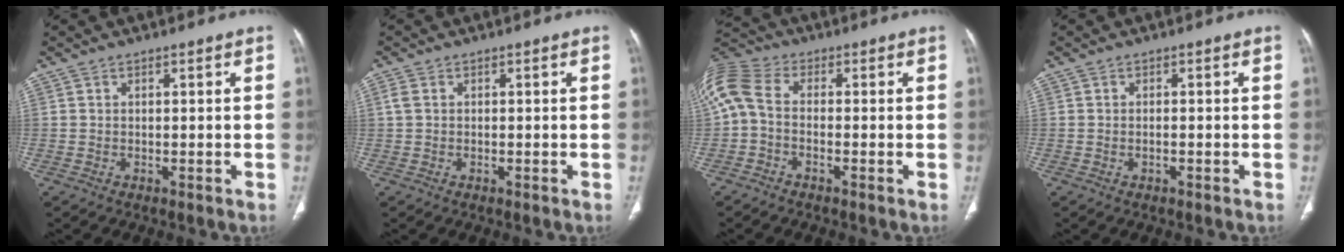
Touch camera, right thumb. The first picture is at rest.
{"total": 1.5, "force": [0.2, 1.1, 0.9], "torque": [-0.029, 0.001, 0.002]}
{"total": 10.9, "force": [-0.9, 7.2, 8.1], "torque": [-0.193, 0.033, -0.025]}
{"total": 0.7, "force": [-0.3, 0.2, 0.6], "torque": [-0.016, 0.005, -0.005]}